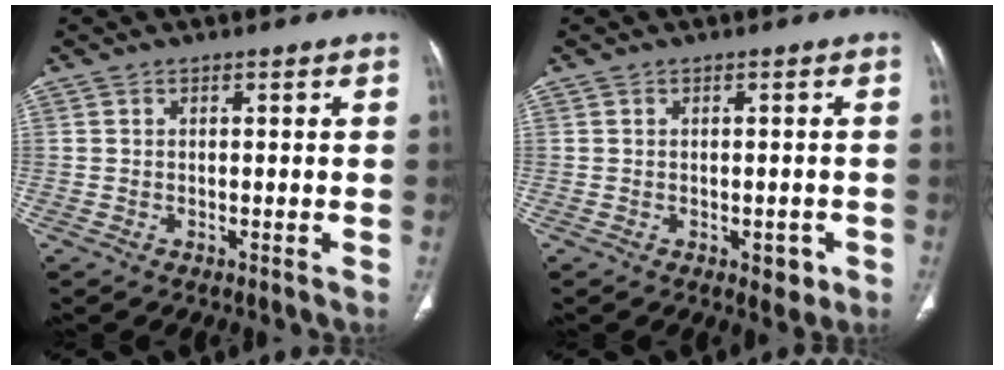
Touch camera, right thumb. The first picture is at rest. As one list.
[{"total": 2.8, "force": [-1.1, 1.7, 1.9], "torque": [-0.006, 0.003, -0.010]}]